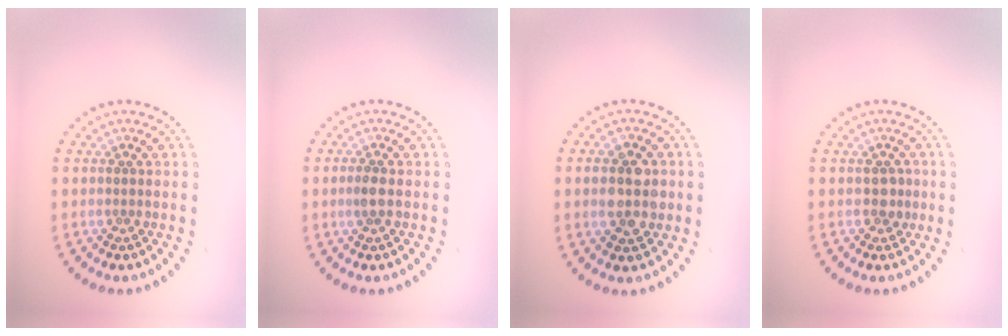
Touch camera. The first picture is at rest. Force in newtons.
{"total": 1.3, "press": 1.2, "slide": 0.4}
{"total": 4.5, "press": 4.5, "slide": 0.2}
{"total": 1.2, "press": 1.1, "slide": 0.4}